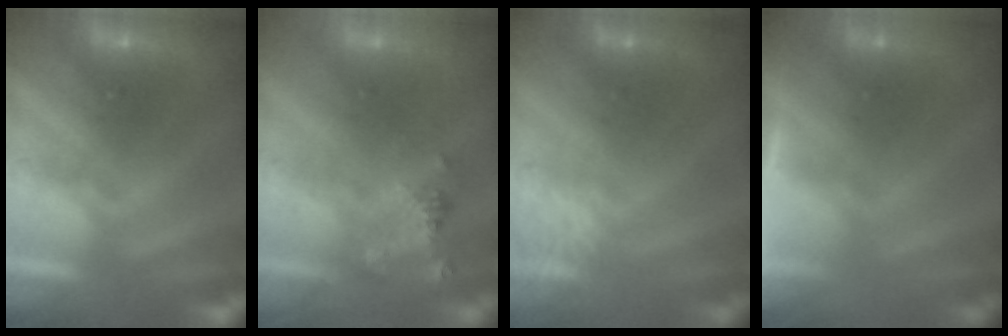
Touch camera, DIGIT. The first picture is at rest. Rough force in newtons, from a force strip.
{"total": 2.4}
{"total": 1.8}
{"total": 8.3}